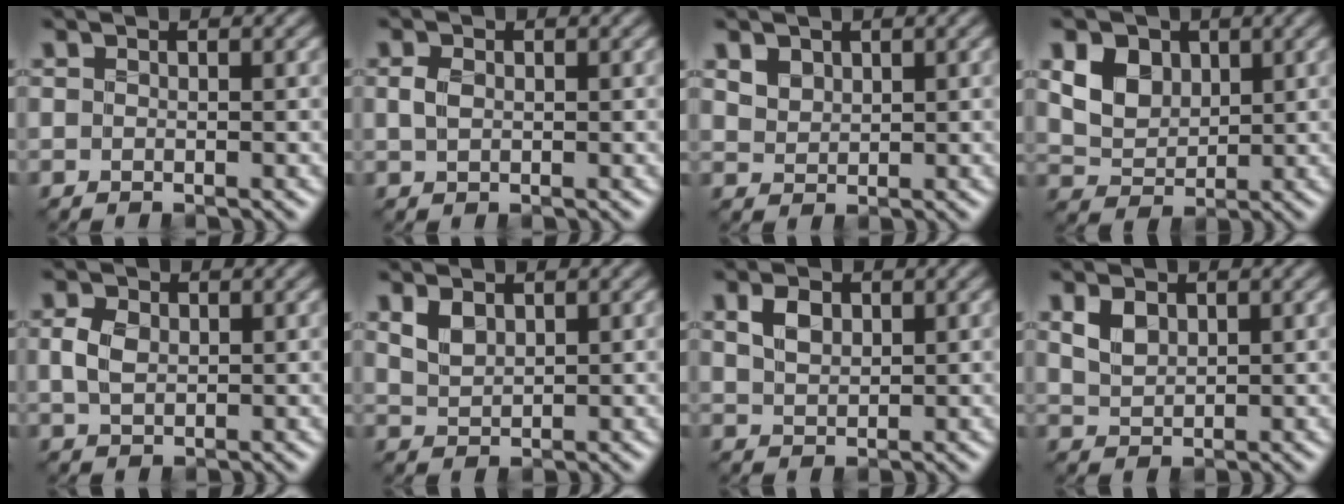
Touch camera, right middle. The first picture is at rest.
{"total": 1.2, "force": [0.0, 0.9, 0.8], "torque": [-0.022, -0.001, 0.001]}
{"total": 2.3, "force": [1.3, 1.6, 1.0], "torque": [-0.031, 0.000, 0.029]}
{"total": 3.9, "force": [1.2, 3.0, 2.2], "torque": [-0.052, -0.005, 0.021]}
{"total": 2.1, "force": [0.1, 1.6, 1.4], "torque": [-0.039, -0.002, 0.006]}
{"total": 1.7, "force": [0.8, 1.1, 1.1], "torque": [-0.031, -0.003, 0.022]}
{"total": 2.1, "force": [0.7, 1.4, 1.3], "torque": [-0.033, 0.001, 0.016]}
{"total": 2.0, "force": [0.8, 1.3, 1.3], "torque": [-0.032, -0.002, 0.019]}